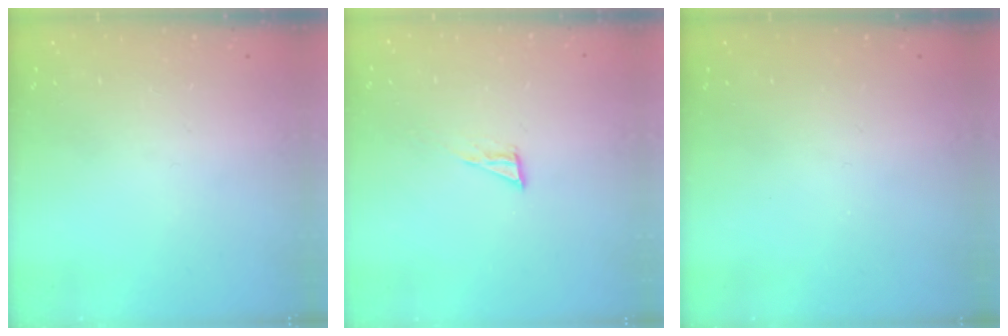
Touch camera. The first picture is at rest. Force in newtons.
{"total": 4.8, "press": 4.7, "slide": 0.6}
{"total": 0.0}